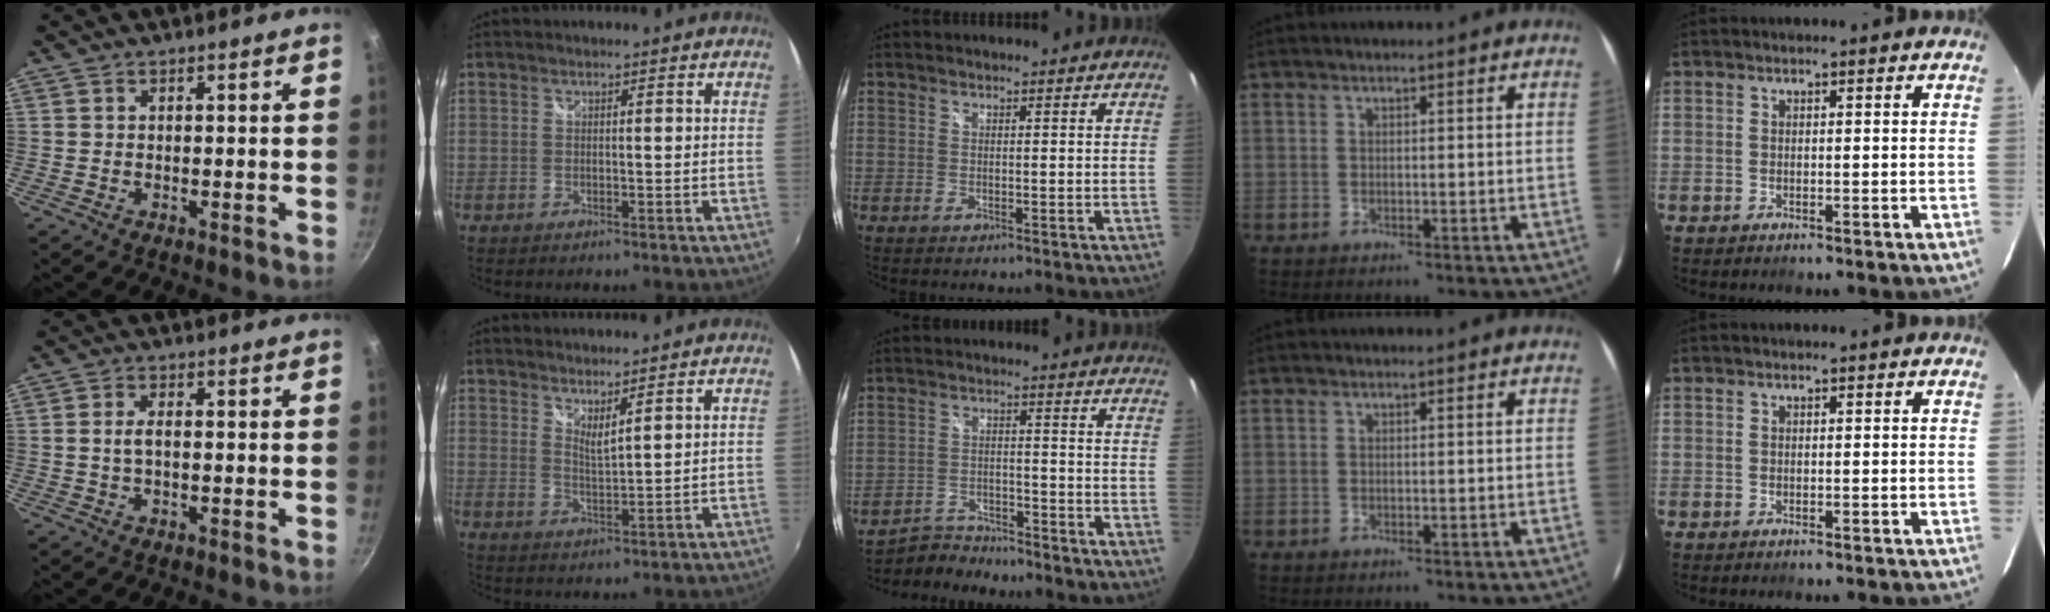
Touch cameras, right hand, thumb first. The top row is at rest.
{"thumb": {"total": 1.3, "force": [-0.1, 0.9, 1.0], "torque": [-0.020, 0.004, -0.003]}, "index": {"total": 3.4, "force": [3.0, 0.1, 1.7], "torque": [-0.029, -0.007, 0.046]}, "middle": {"total": 6.6, "force": [-6.3, 1.7, 0.8], "torque": [-0.033, 0.006, -0.108]}}